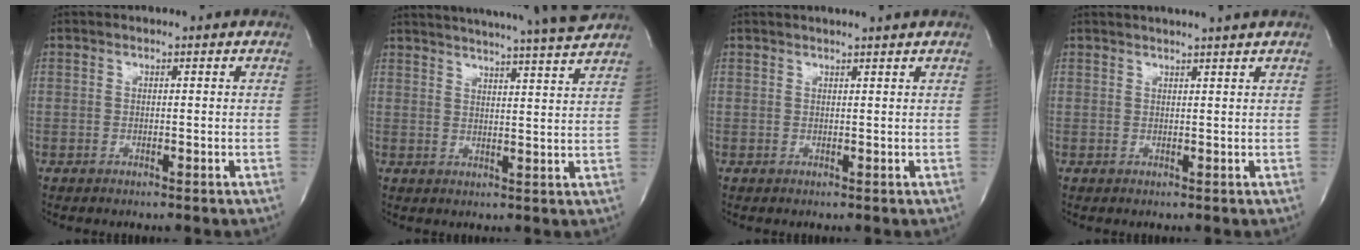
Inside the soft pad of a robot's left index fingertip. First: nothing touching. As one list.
[{"total": 17.0, "force": [15.7, -1.5, 6.5], "torque": [-0.113, -0.034, 0.206]}, {"total": 3.3, "force": [3.0, -0.7, 1.2], "torque": [-0.014, 0.008, 0.037]}, {"total": 5.0, "force": [4.5, -1.1, 1.8], "torque": [-0.021, 0.009, 0.052]}]